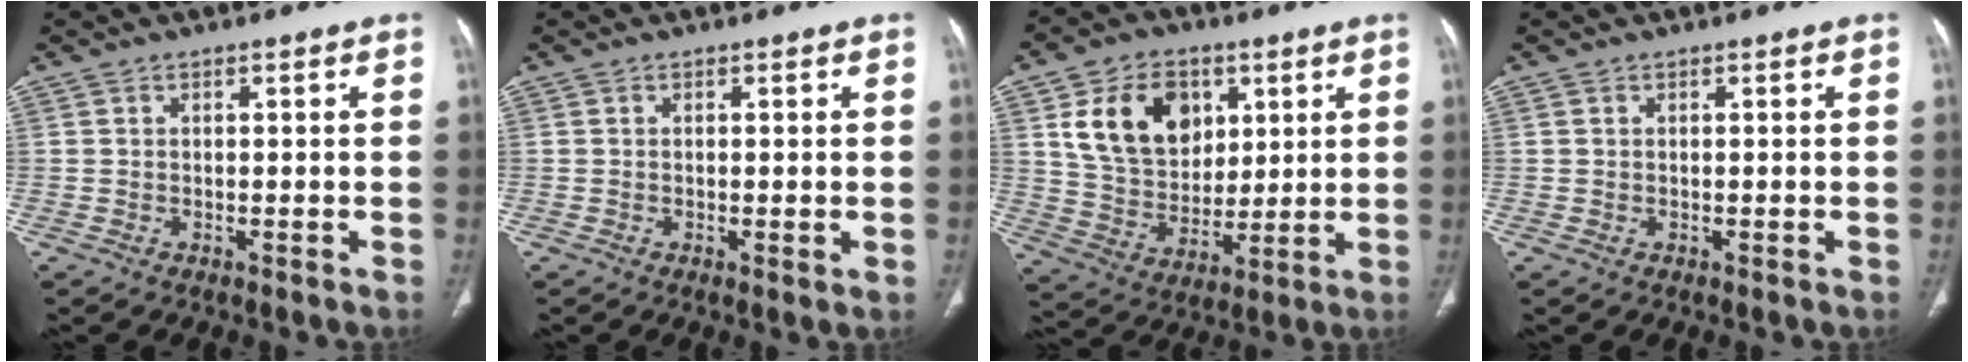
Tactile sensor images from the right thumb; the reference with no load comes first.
{"total": 1.3, "force": [-0.1, 0.3, 1.3], "torque": [-0.027, -0.007, -0.001]}
{"total": 15.9, "force": [5.7, 11.8, 9.0], "torque": [-0.113, -0.018, 0.110]}
{"total": 0.0}